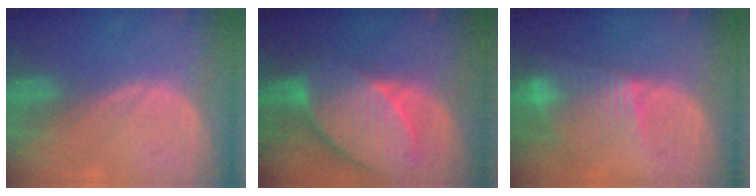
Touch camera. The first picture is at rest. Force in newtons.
{"total": 10.6, "press": 9.4, "slide": 5.0}
{"total": 8.0, "press": 6.8, "slide": 4.2}